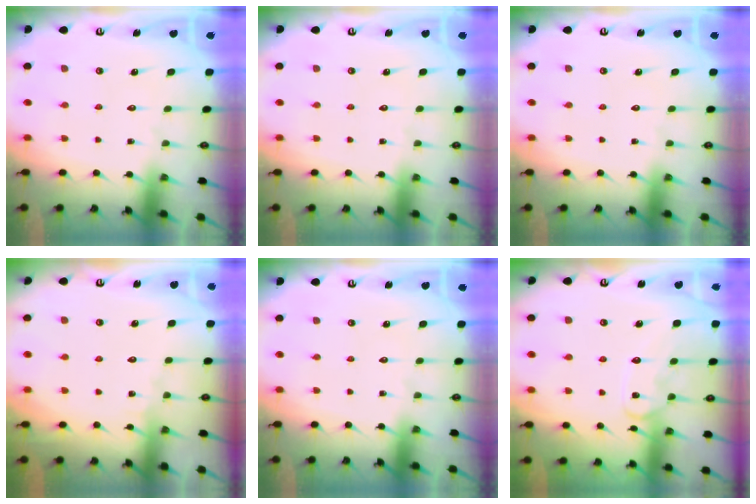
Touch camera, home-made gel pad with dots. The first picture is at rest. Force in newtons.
{"total": 0.0}
{"total": 0.0}
{"total": 3.7, "press": 3.6, "slide": 0.4}
{"total": 0.0}
{"total": 11.6, "press": 11.5, "slide": 0.9}